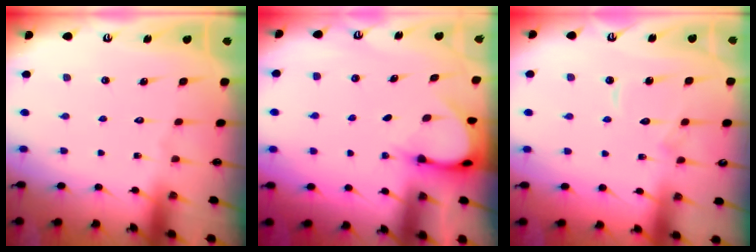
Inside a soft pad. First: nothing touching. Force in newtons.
{"total": 4.0, "press": 3.9, "slide": 0.3}
{"total": 6.3, "press": 6.3, "slide": 0.6}